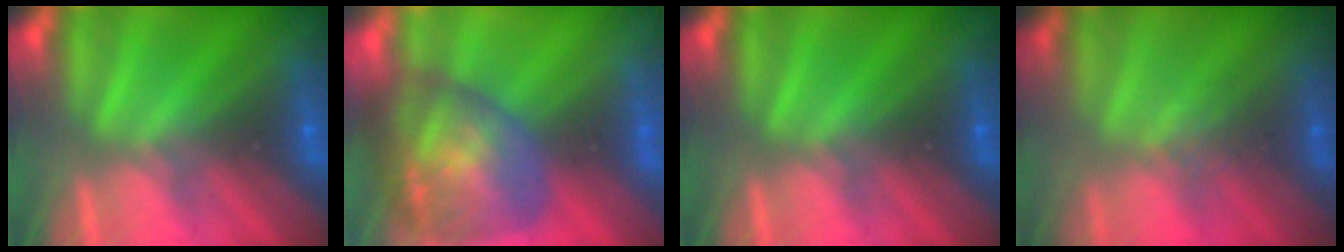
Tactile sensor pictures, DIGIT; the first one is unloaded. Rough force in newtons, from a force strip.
{"total": 7.2}
{"total": 0.0}
{"total": 2.5}